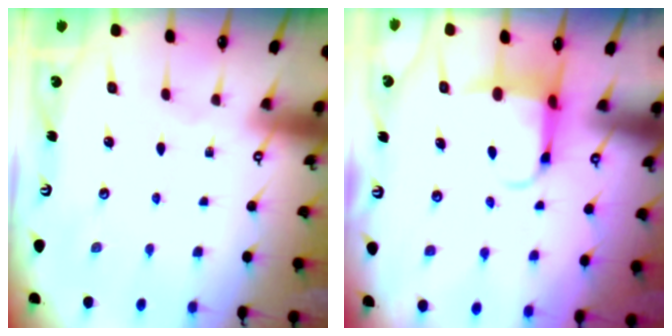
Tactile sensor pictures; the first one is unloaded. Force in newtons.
{"total": 4.5, "press": 4.3, "slide": 1.3}